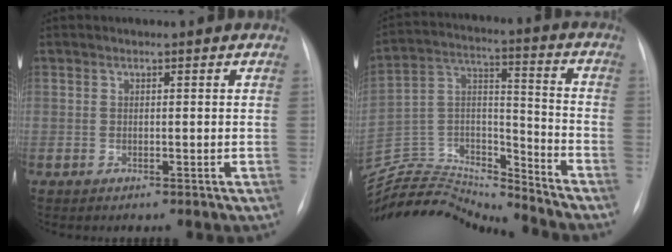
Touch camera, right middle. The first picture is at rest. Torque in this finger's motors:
{"motor_torque": [-0.09, -1.05, -0.15, -0.02]}